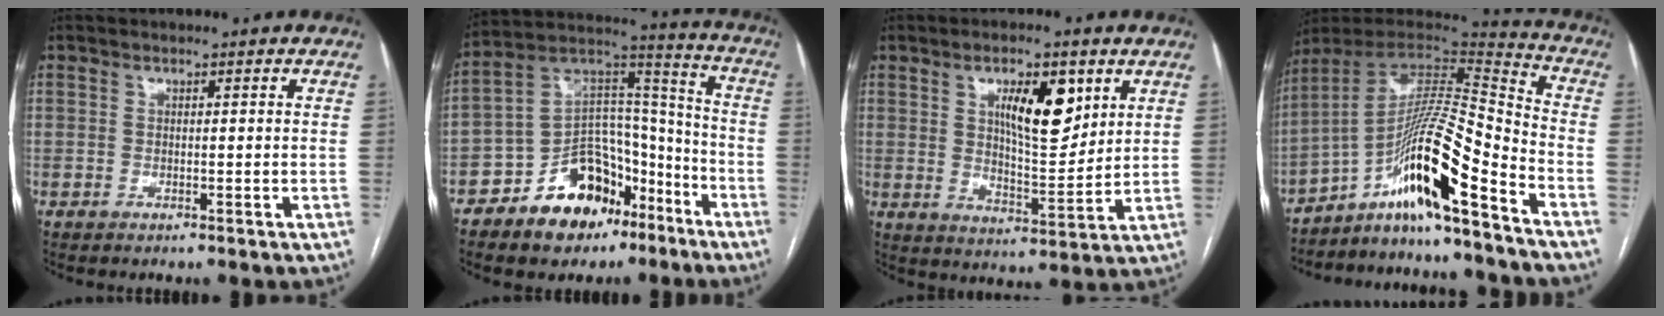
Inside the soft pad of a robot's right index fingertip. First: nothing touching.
{"total": 16.1, "force": [-9.6, 9.6, 8.6], "torque": [-0.135, 0.054, -0.152]}
{"total": 10.2, "force": [4.3, 3.3, 8.6], "torque": [-0.141, 0.000, 0.077]}
{"total": 16.7, "force": [-10.2, 0.1, 13.2], "torque": [-0.239, 0.013, -0.178]}